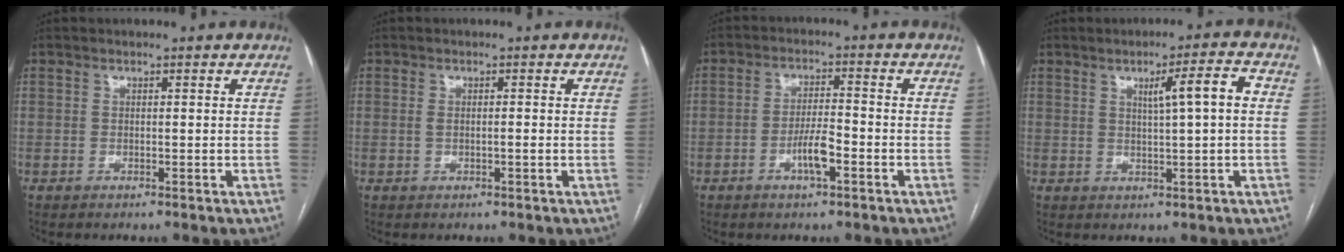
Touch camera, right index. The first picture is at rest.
{"total": 1.4, "force": [-0.2, 0.4, 1.3], "torque": [-0.030, 0.004, 0.000]}
{"total": 4.9, "force": [-2.2, 0.9, 4.3], "torque": [-0.081, 0.003, -0.040]}
{"total": 5.5, "force": [1.2, -0.1, 5.4], "torque": [-0.082, 0.006, 0.019]}